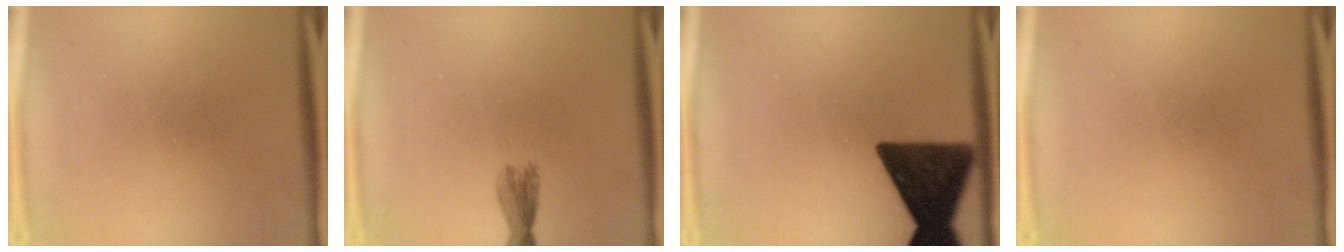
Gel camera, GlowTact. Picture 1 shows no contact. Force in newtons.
{"total": 2.3}
{"total": 15.3}
{"total": 0.0}